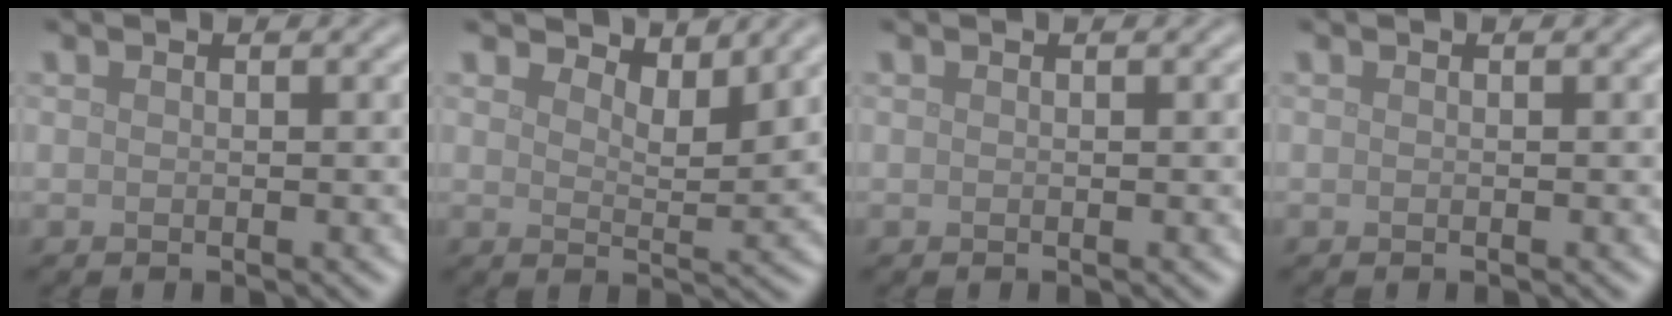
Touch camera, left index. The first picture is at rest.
{"total": 3.3, "force": [3.0, 0.7, 1.1], "torque": [-0.020, -0.004, 0.045]}
{"total": 0.0}
{"total": 0.0}